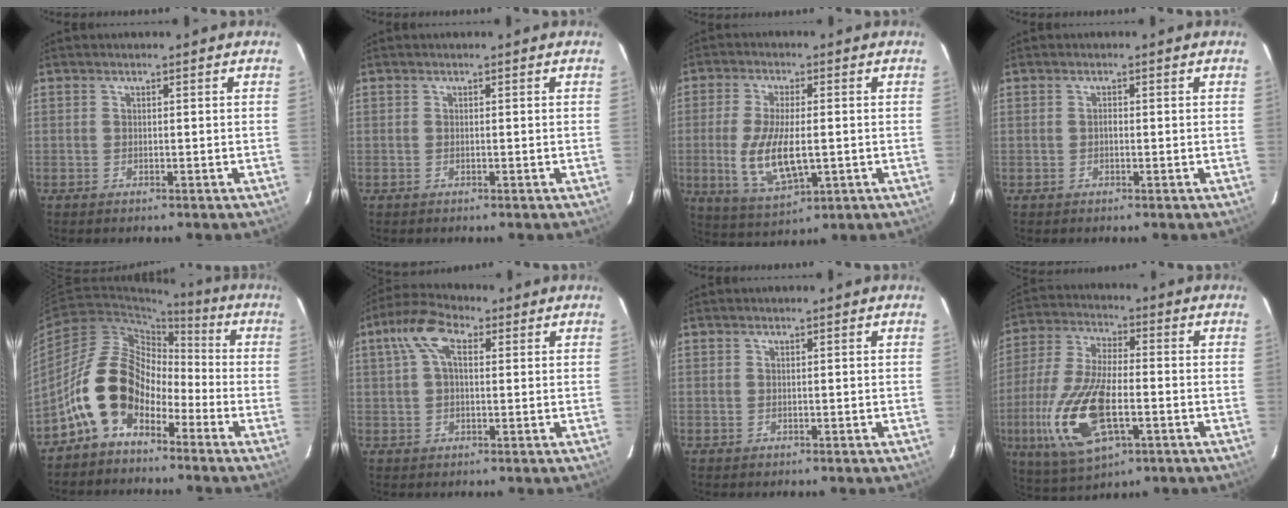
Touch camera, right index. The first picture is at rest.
{"total": 0.0}
{"total": 11.6, "force": [-1.6, 4.6, 10.5], "torque": [-0.214, -0.016, -0.023]}
{"total": 0.5, "force": [-0.1, 0.4, 0.3], "torque": [-0.006, 0.003, -0.003]}
{"total": 12.2, "force": [-6.3, 8.0, 6.7], "torque": [-0.120, 0.020, -0.118]}
{"total": 7.8, "force": [2.6, 3.9, 6.2], "torque": [-0.127, 0.027, 0.045]}
{"total": 0.0}
{"total": 18.5, "force": [-5.1, 7.9, 15.9], "torque": [-0.348, -0.019, -0.093]}